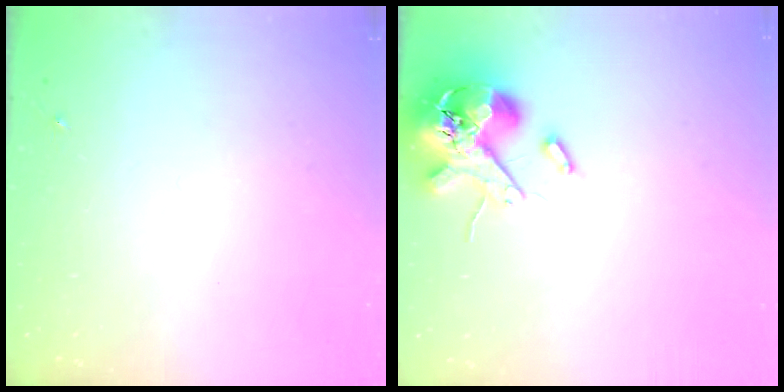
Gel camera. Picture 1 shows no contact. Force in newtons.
{"total": 12.5, "press": 12.3, "slide": 2.1}